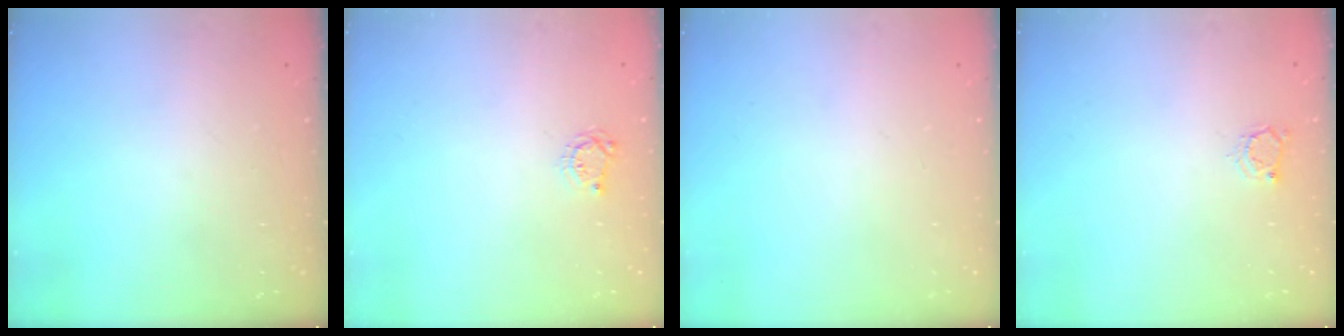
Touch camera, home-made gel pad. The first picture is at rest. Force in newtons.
{"total": 4.2, "press": 4.2, "slide": 0.5}
{"total": 0.0}
{"total": 2.9, "press": 2.9, "slide": 0.4}